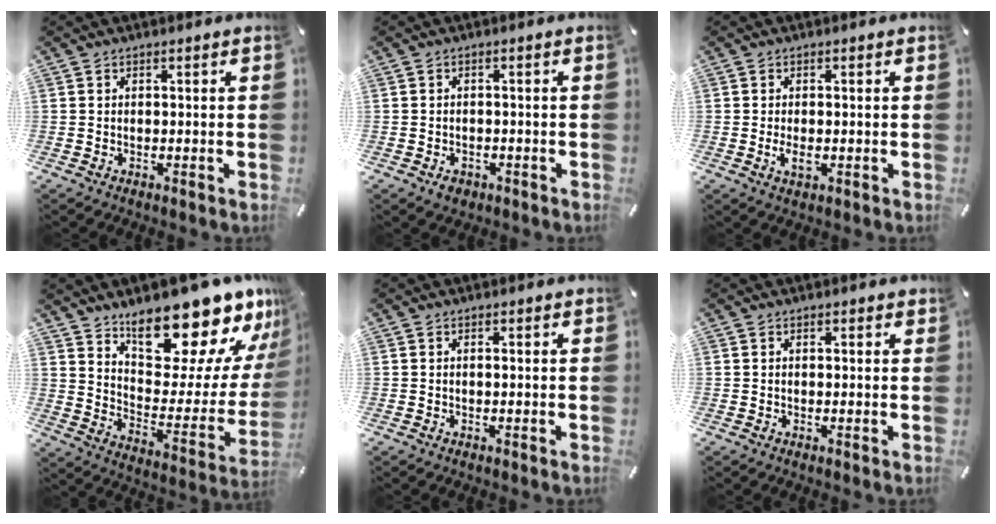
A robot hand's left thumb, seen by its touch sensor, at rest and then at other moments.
{"total": 2.4, "force": [-1.3, 1.7, 1.0], "torque": [-0.017, 0.007, -0.026]}
{"total": 2.9, "force": [-0.5, 1.5, 2.5], "torque": [-0.059, -0.004, -0.011]}
{"total": 23.3, "force": [19.1, 8.5, 10.4], "torque": [-0.121, -0.156, 0.313]}
{"total": 0.5, "force": [0.1, 0.0, 0.5], "torque": [-0.010, 0.002, 0.002]}
{"total": 0.5, "force": [0.4, 0.3, 0.2], "torque": [0.004, -0.002, 0.005]}